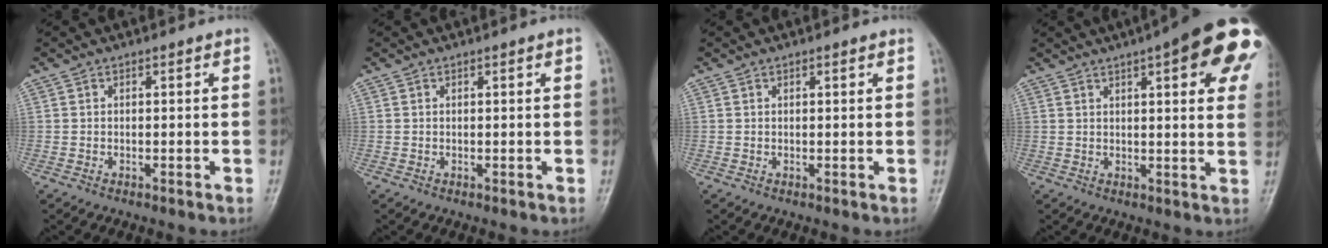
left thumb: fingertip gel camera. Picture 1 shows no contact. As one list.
[{"total": 0.6, "force": [0.2, 0.0, 0.6], "torque": [-0.010, 0.001, 0.002]}, {"total": 0.7, "force": [0.4, 0.2, 0.6], "torque": [-0.008, 0.000, 0.006]}, {"total": 19.8, "force": [8.7, 5.5, 16.9], "torque": [-0.202, -0.003, 0.101]}]